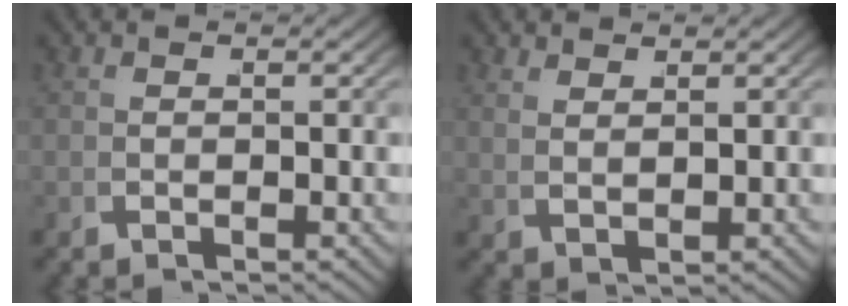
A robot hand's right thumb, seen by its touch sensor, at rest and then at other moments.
{"total": 2.1, "force": [2.0, -0.3, 0.5], "torque": [-0.003, 0.002, 0.050]}